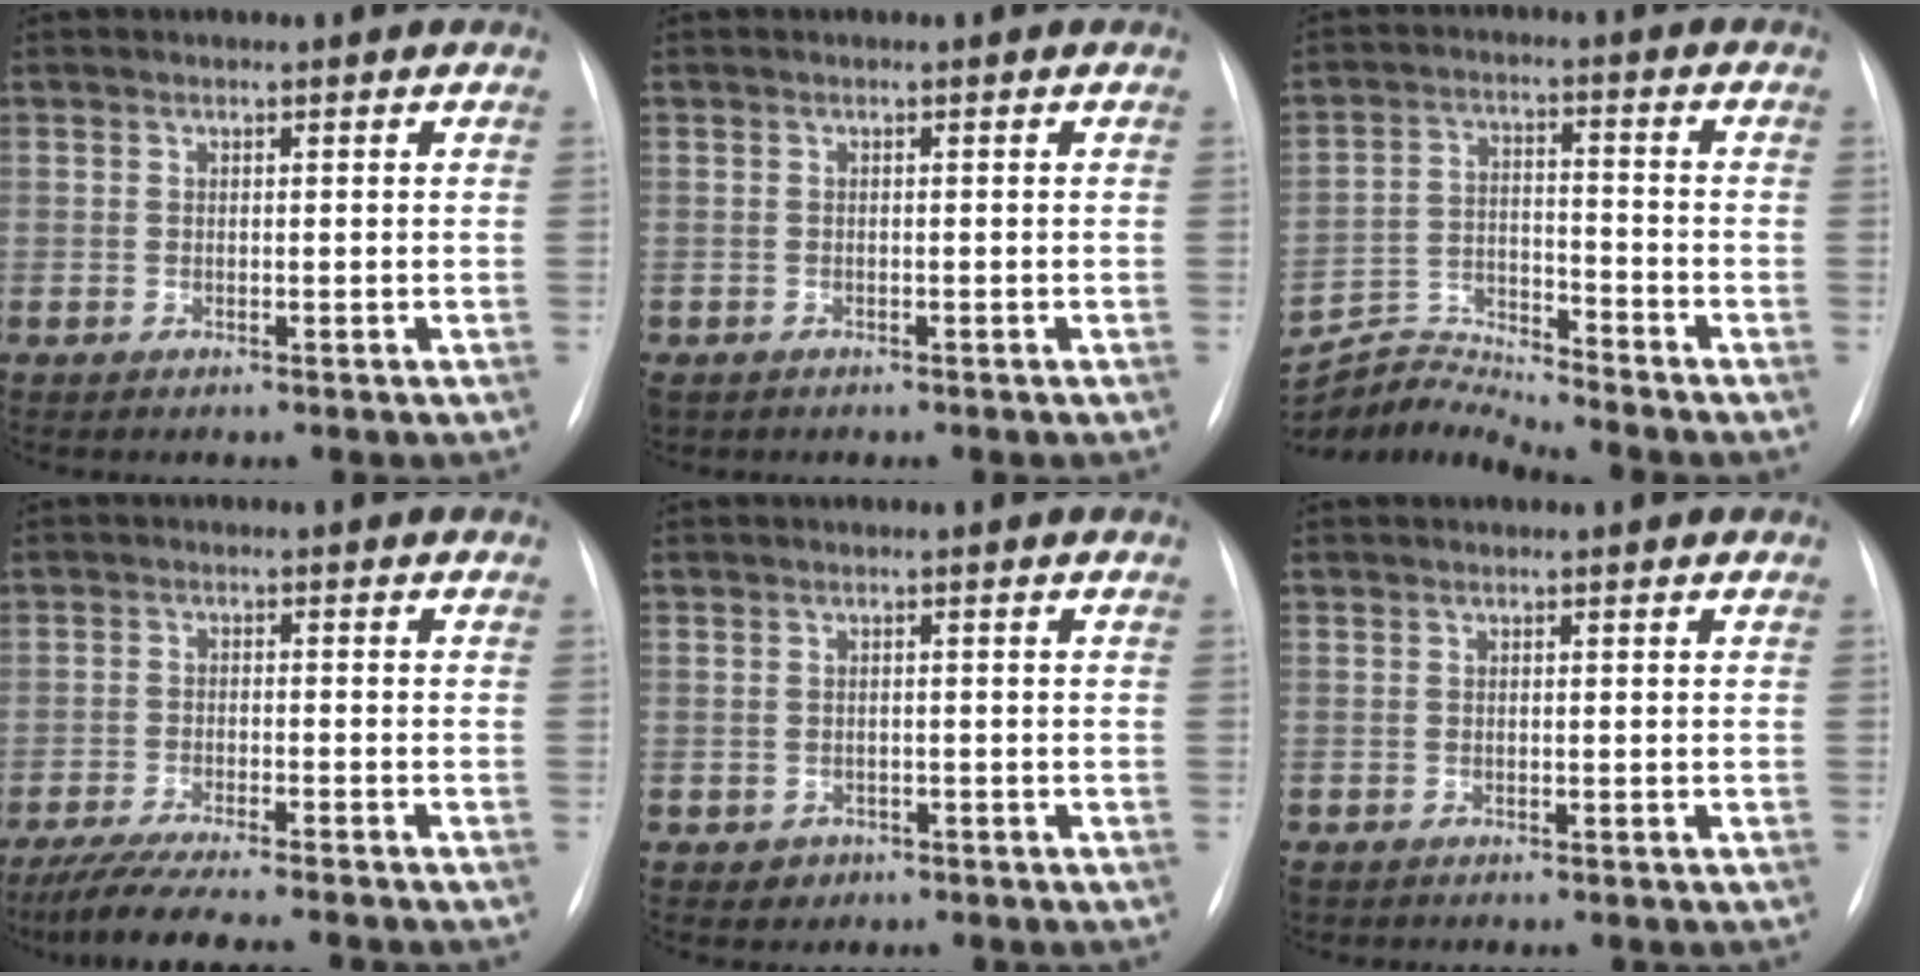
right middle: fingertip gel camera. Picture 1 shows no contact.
{"total": 2.6, "force": [-1.8, 1.7, 0.8], "torque": [-0.017, -0.002, -0.027]}
{"total": 8.9, "force": [-8.6, -1.7, -1.0], "torque": [0.007, 0.023, -0.160]}
{"total": 12.0, "force": [-10.5, 0.3, 5.8], "torque": [-0.082, -0.023, -0.162]}
{"total": 1.8, "force": [-0.9, 1.5, 0.1], "torque": [0.000, 0.007, -0.009]}
{"total": 0.7, "force": [-0.5, 0.4, 0.2], "torque": [-0.006, 0.002, -0.006]}